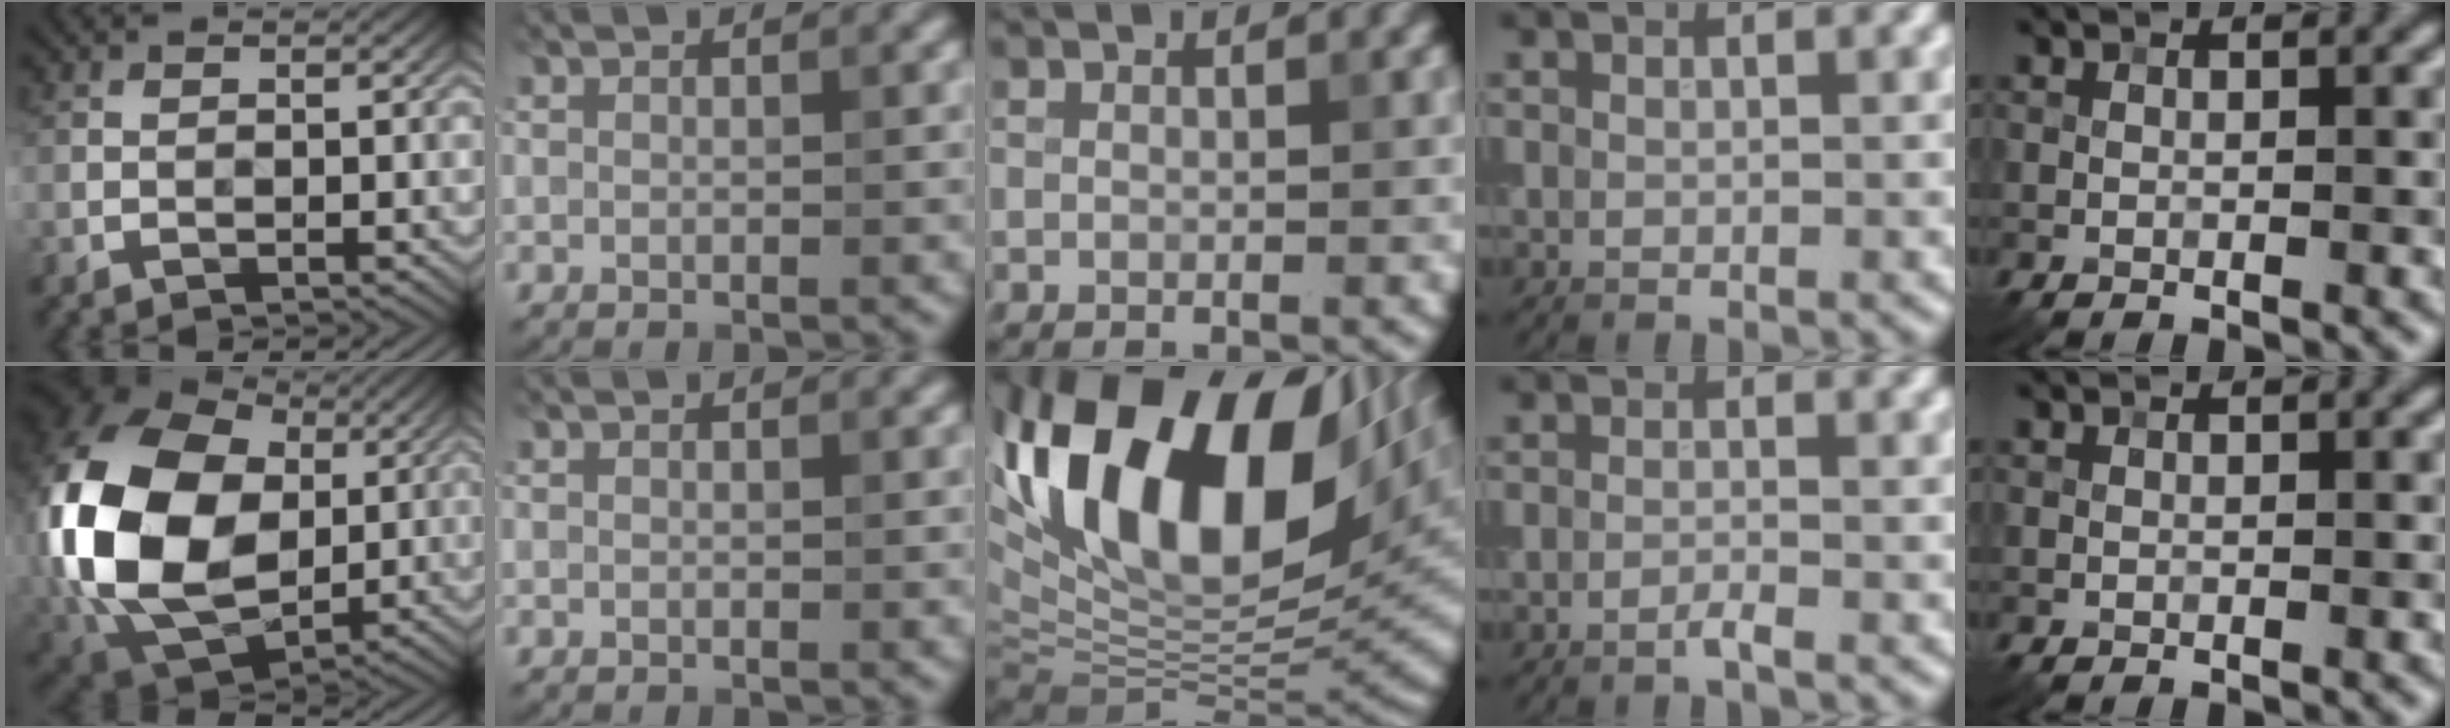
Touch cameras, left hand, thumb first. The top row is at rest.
{"thumb": {"total": 22.8, "force": [1.8, 16.7, 15.4], "torque": [-0.415, -0.015, 0.044]}, "middle": {"total": 20.1, "force": [7.7, 10.5, 15.3], "torque": [-0.291, 0.045, 0.133]}, "ring": {"total": 0.8, "force": [-0.5, 0.1, 0.7], "torque": [-0.014, -0.002, -0.013]}}